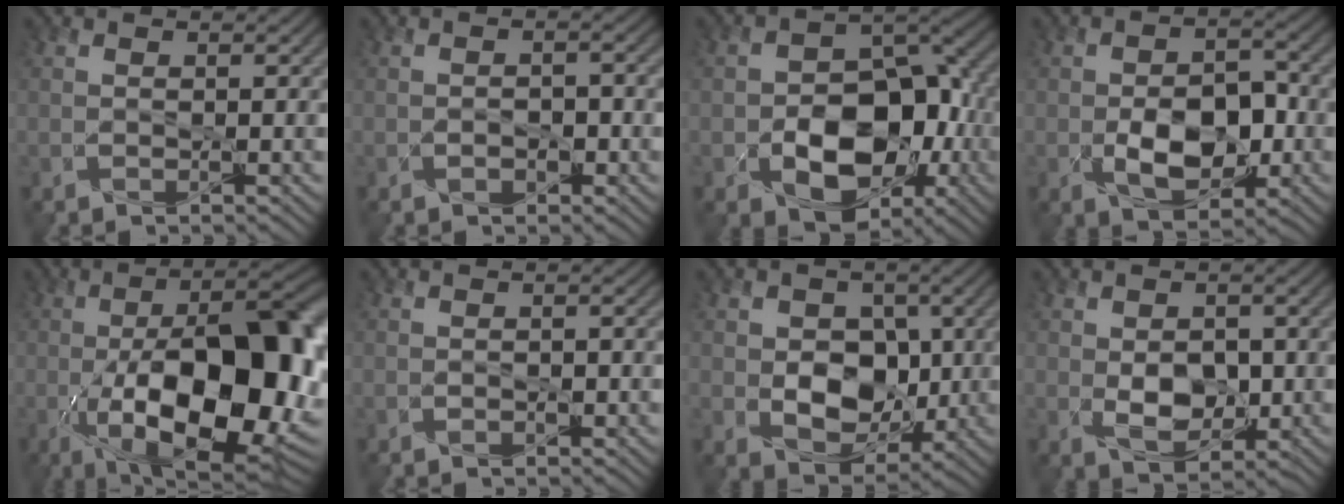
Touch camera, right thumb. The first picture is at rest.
{"total": 1.2, "force": [-0.9, 0.3, 0.7], "torque": [0.004, 0.004, -0.017]}
{"total": 13.2, "force": [-3.6, 8.6, 9.3], "torque": [-0.122, -0.023, -0.057]}
{"total": 6.6, "force": [-2.0, 3.5, 5.2], "torque": [-0.083, -0.008, -0.027]}
{"total": 17.7, "force": [-3.9, 6.4, 16.0], "torque": [-0.235, -0.011, -0.056]}
{"total": 0.6, "force": [-0.3, -0.4, 0.1], "torque": [-0.003, -0.003, -0.004]}
{"total": 8.6, "force": [-0.2, 6.1, 6.0], "torque": [-0.109, -0.013, -0.007]}
{"total": 5.0, "force": [-0.4, 3.0, 4.1], "torque": [-0.076, -0.008, -0.005]}